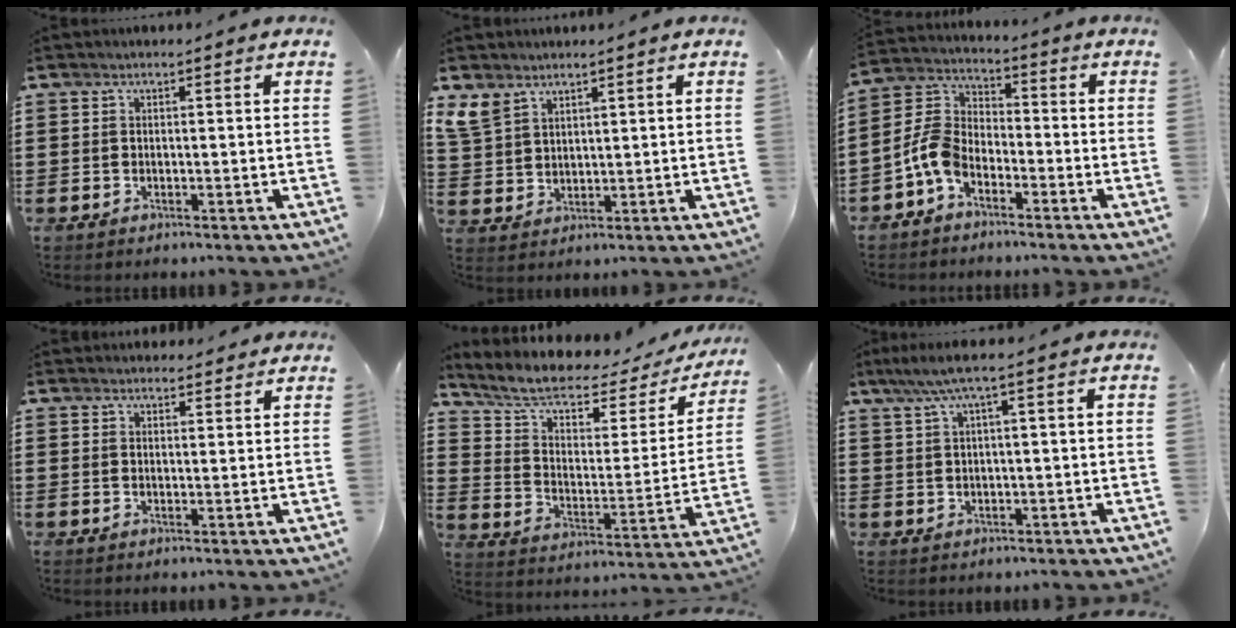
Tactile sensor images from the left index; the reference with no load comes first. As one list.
[{"total": 4.8, "force": [3.5, 2.9, 1.6], "torque": [-0.048, 0.004, 0.068]}, {"total": 7.0, "force": [-3.9, 3.8, 4.3], "torque": [-0.129, -0.007, -0.087]}, {"total": 2.2, "force": [2.1, 0.5, 0.0], "torque": [-0.005, -0.001, 0.041]}, {"total": 7.7, "force": [6.1, 2.2, 4.2], "torque": [-0.108, -0.035, 0.103]}, {"total": 3.3, "force": [0.9, 0.1, 3.2], "torque": [-0.062, -0.001, 0.014]}]